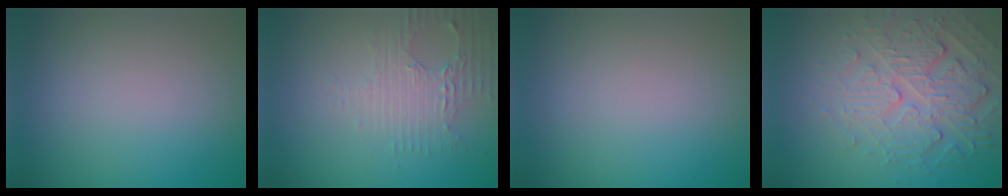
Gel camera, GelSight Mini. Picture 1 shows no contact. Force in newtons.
{"total": 3.5, "press": 2.6, "slide": 2.3}
{"total": 0.0}
{"total": 5.1, "press": 4.3, "slide": 2.8}